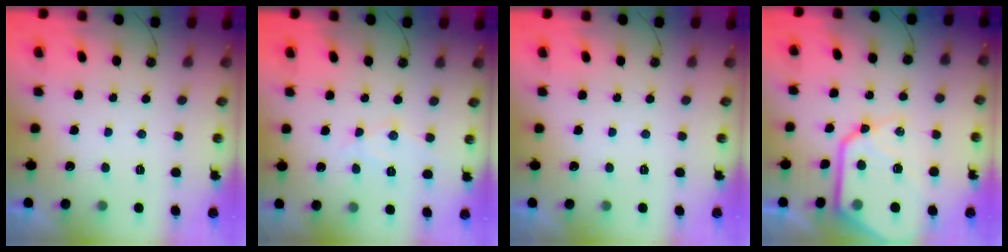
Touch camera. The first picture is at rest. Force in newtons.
{"total": 7.8, "press": 7.8, "slide": 0.5}
{"total": 0.0}
{"total": 20.4, "press": 20.3, "slide": 1.8}